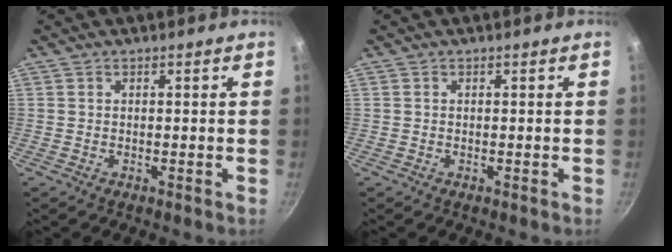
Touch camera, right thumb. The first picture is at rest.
{"total": 0.0}